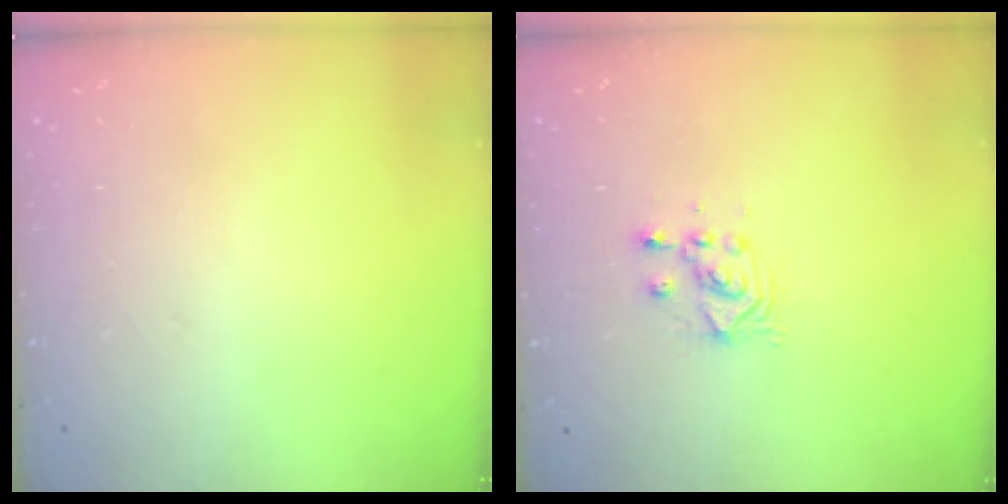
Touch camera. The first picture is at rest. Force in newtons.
{"total": 2.8, "press": 2.8, "slide": 0.1}